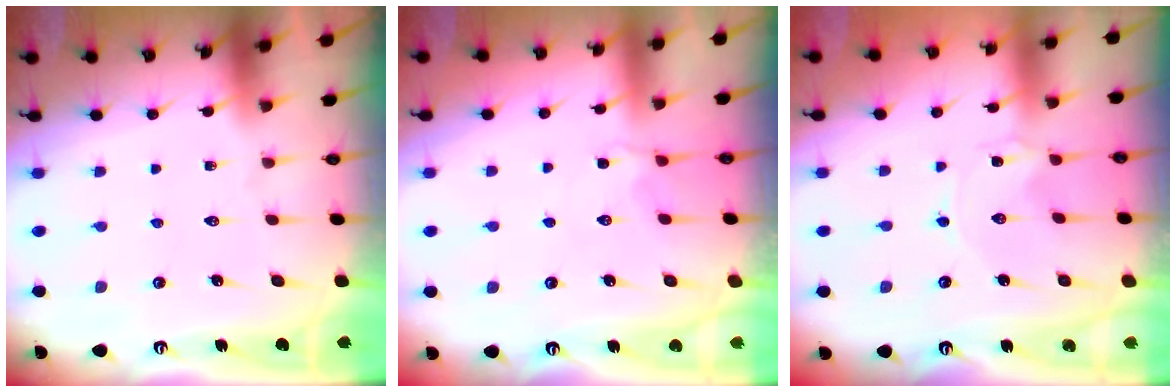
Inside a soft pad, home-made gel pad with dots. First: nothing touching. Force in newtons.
{"total": 2.1, "press": 1.9, "slide": 0.9}
{"total": 0.0}